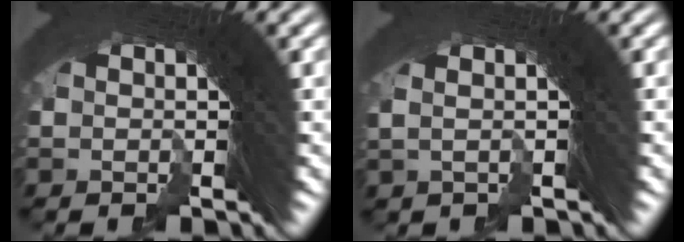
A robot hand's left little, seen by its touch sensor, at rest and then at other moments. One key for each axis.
{"total": 2.2, "fx": 0.7, "fy": 0.5, "fz": 2.0, "tx": -0.017, "ty": 0.019, "tz": 0.003}